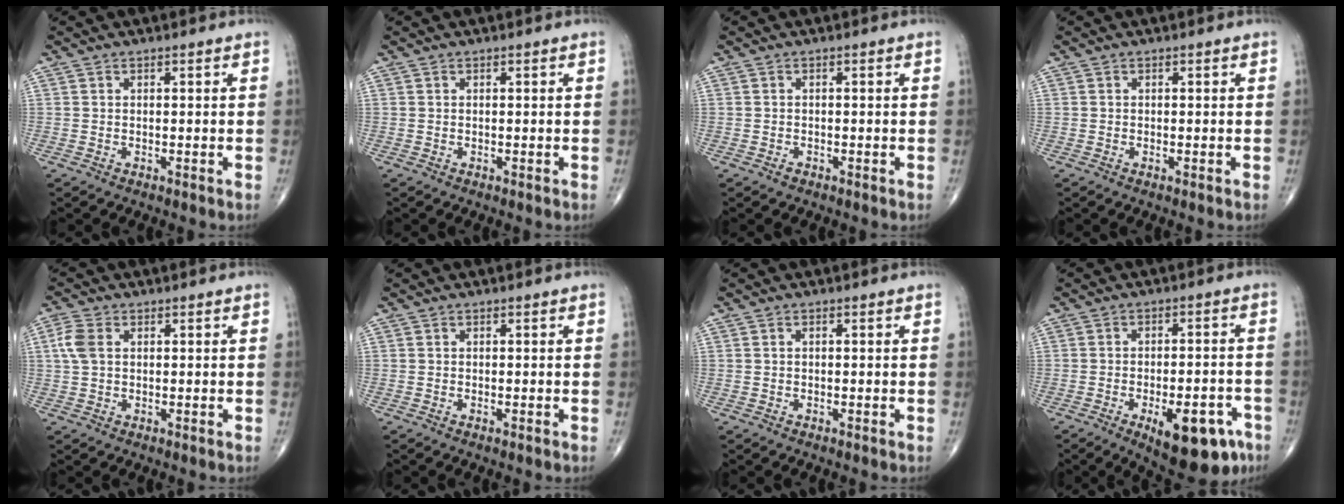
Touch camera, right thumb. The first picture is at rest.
{"total": 0.0}
{"total": 0.7, "force": [-0.5, 0.3, 0.2], "torque": [-0.002, 0.001, -0.009]}
{"total": 0.0}
{"total": 4.3, "force": [0.9, 2.8, 3.1], "torque": [-0.082, 0.009, 0.016]}
{"total": 0.0}
{"total": 0.0}
{"total": 14.6, "force": [-7.4, 6.0, 11.2], "torque": [-0.117, 0.027, -0.089]}